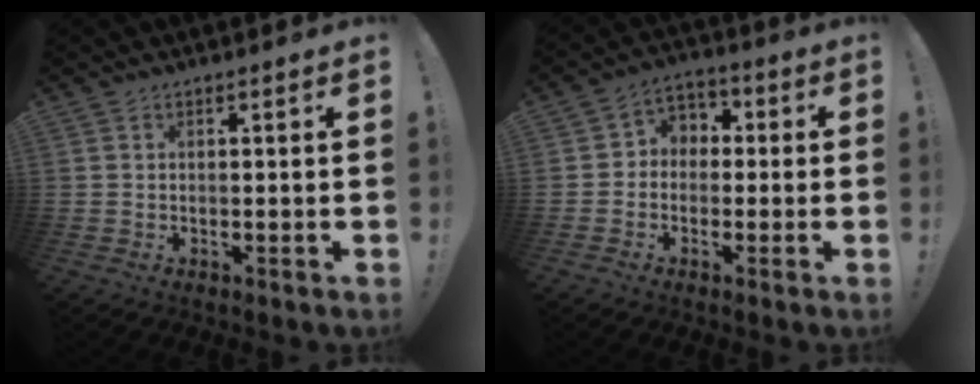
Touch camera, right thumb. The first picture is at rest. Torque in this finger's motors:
{"motor_torque": [0.94, 0.69, 0.11, 0.11, -0.01]}